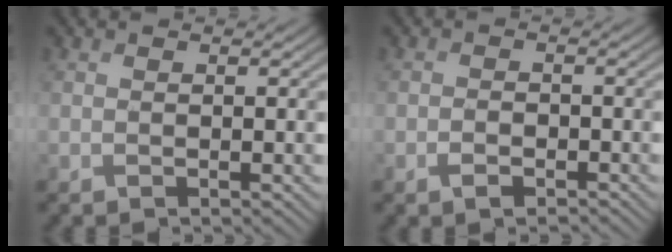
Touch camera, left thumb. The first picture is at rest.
{"total": 2.0, "force": [-1.2, 1.1, 1.1], "torque": [-0.020, 0.000, -0.023]}